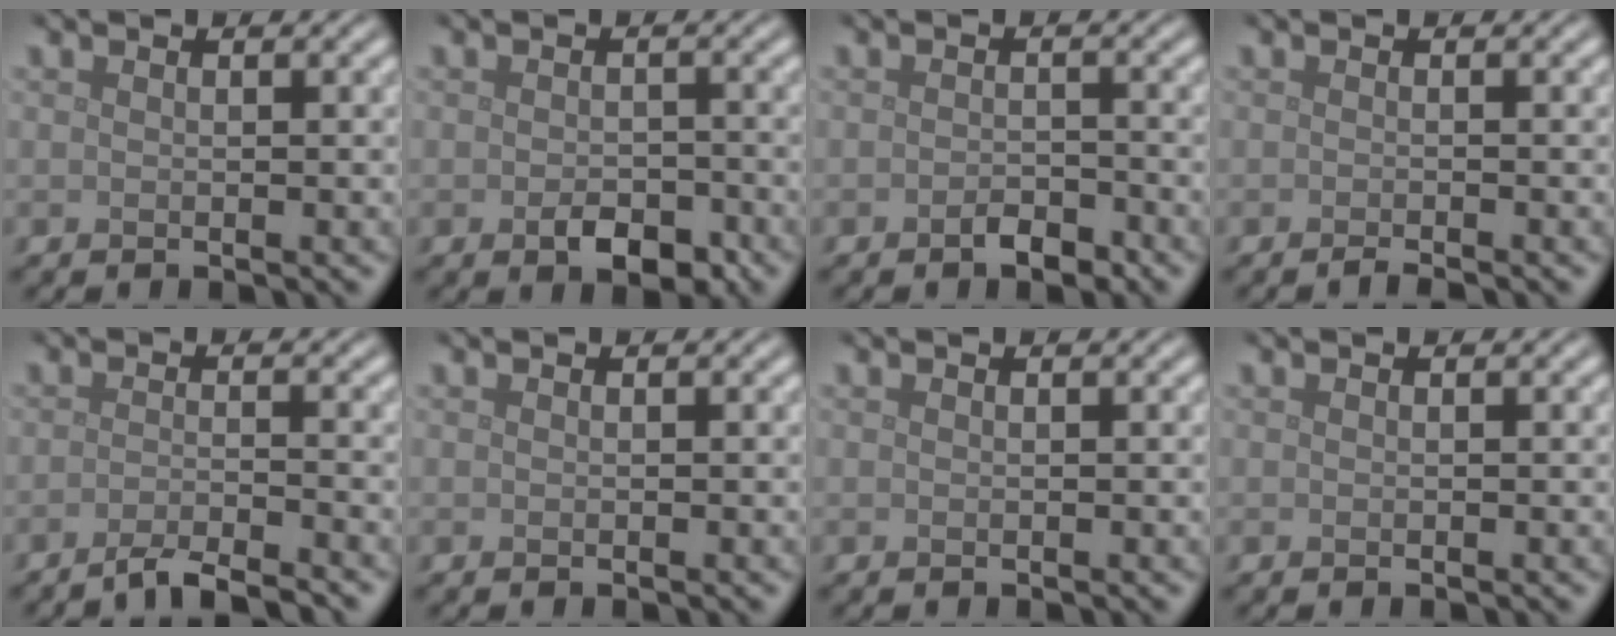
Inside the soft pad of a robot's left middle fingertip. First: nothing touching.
{"total": 2.6, "force": [-1.0, 1.6, 1.8], "torque": [-0.033, -0.005, -0.017]}
{"total": 1.4, "force": [-0.9, 0.7, 0.8], "torque": [-0.017, 0.000, -0.018]}
{"total": 0.8, "force": [-0.6, 0.0, 0.5], "torque": [-0.007, -0.003, -0.014]}
{"total": 3.2, "force": [-2.6, 0.4, 1.7], "torque": [-0.025, -0.002, -0.056]}
{"total": 0.0}
{"total": 0.0}
{"total": 0.0}